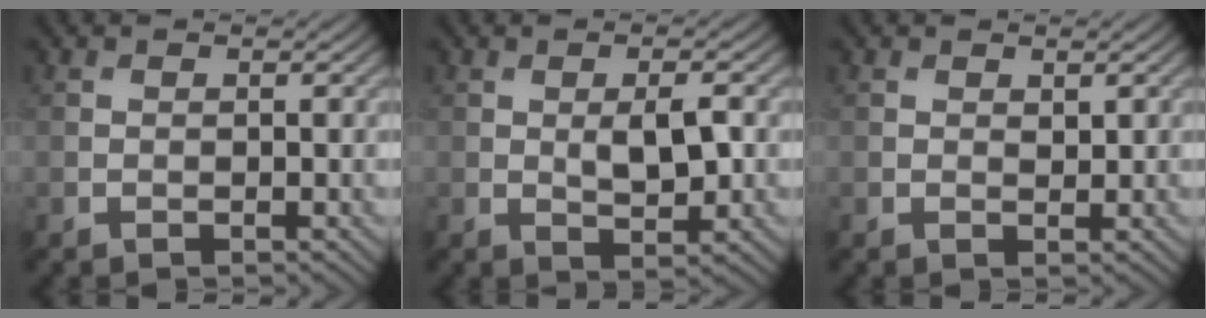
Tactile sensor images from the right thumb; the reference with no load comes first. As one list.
[{"total": 4.0, "force": [0.3, 1.6, 3.7], "torque": [-0.068, 0.000, 0.007]}, {"total": 1.0, "force": [0.6, 0.5, 0.6], "torque": [-0.011, -0.003, 0.012]}]